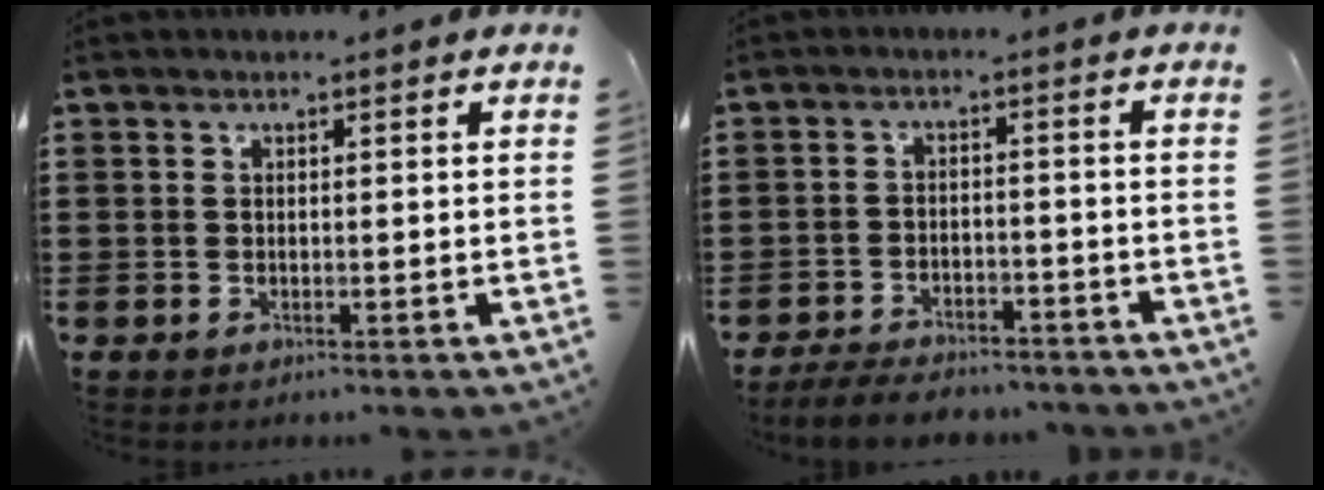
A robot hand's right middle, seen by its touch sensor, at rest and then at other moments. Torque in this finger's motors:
{"motor_torque": [2.02, -0.11, 0.10, 0.03]}